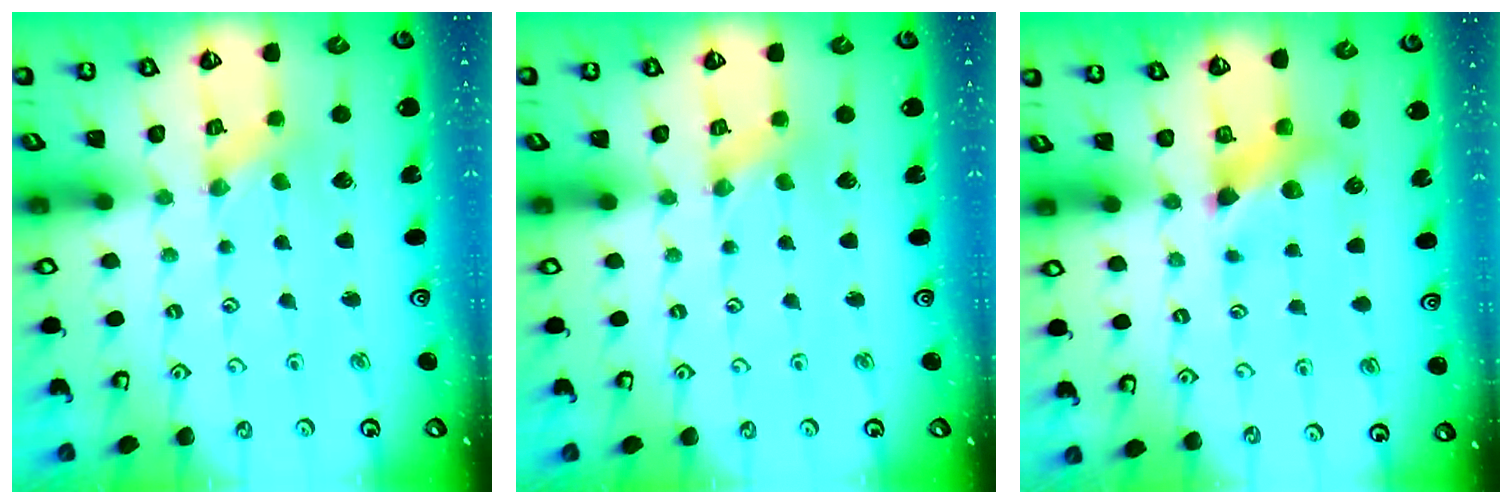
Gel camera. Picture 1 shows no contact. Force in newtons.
{"total": 0.0}
{"total": 7.0, "press": 6.9, "slide": 0.7}